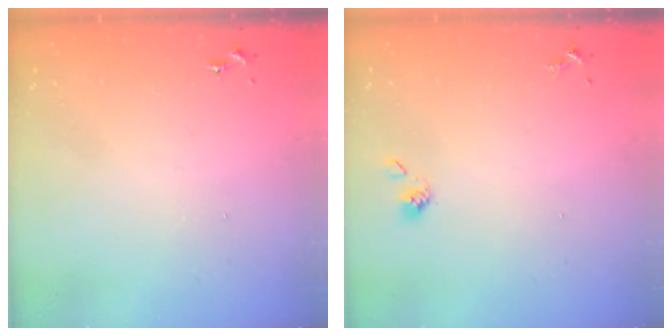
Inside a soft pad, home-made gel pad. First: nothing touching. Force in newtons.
{"total": 3.6, "press": 3.4, "slide": 1.3}